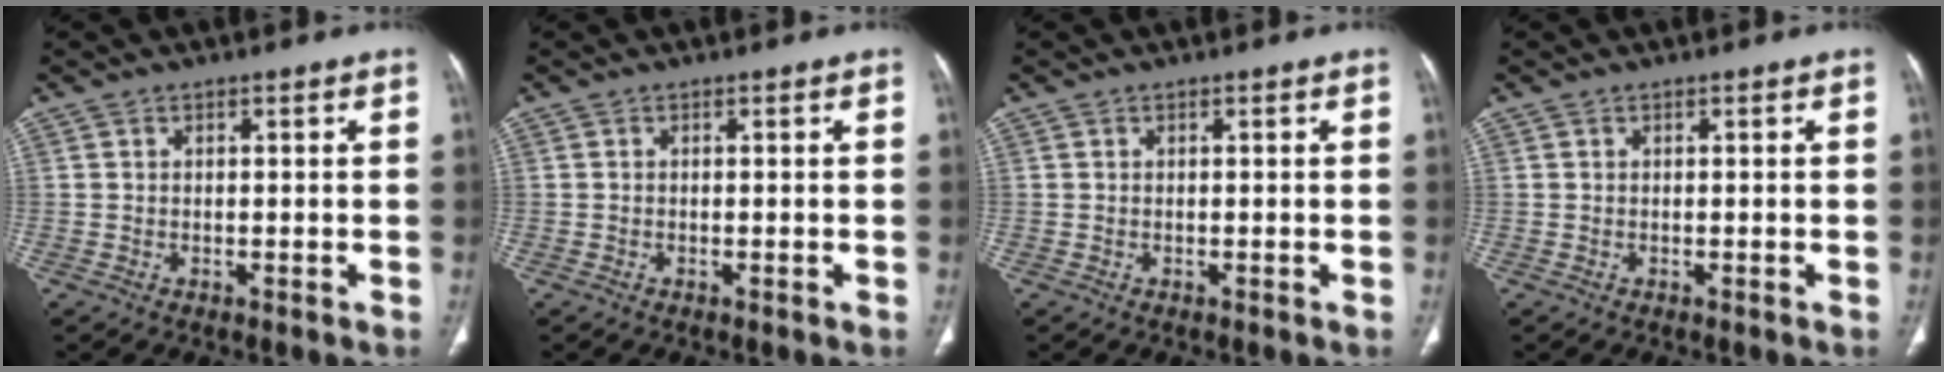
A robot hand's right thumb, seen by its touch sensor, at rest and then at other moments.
{"total": 0.0}
{"total": 0.0}
{"total": 0.0}